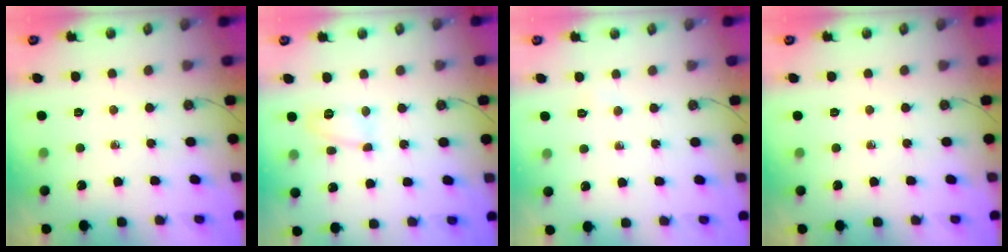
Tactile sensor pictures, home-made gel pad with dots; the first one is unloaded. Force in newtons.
{"total": 7.6, "press": 7.6, "slide": 0.5}
{"total": 2.8, "press": 2.7, "slide": 0.4}
{"total": 0.0}